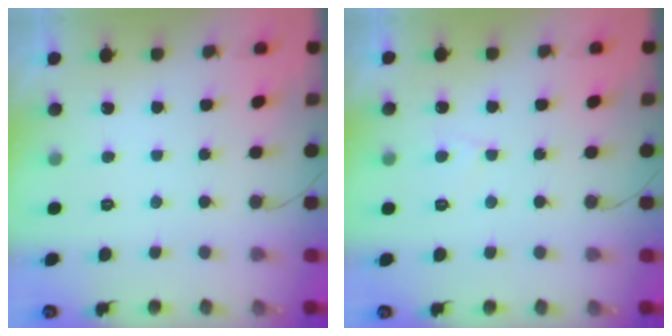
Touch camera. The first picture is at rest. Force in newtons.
{"total": 3.2, "press": 3.2, "slide": 0.3}